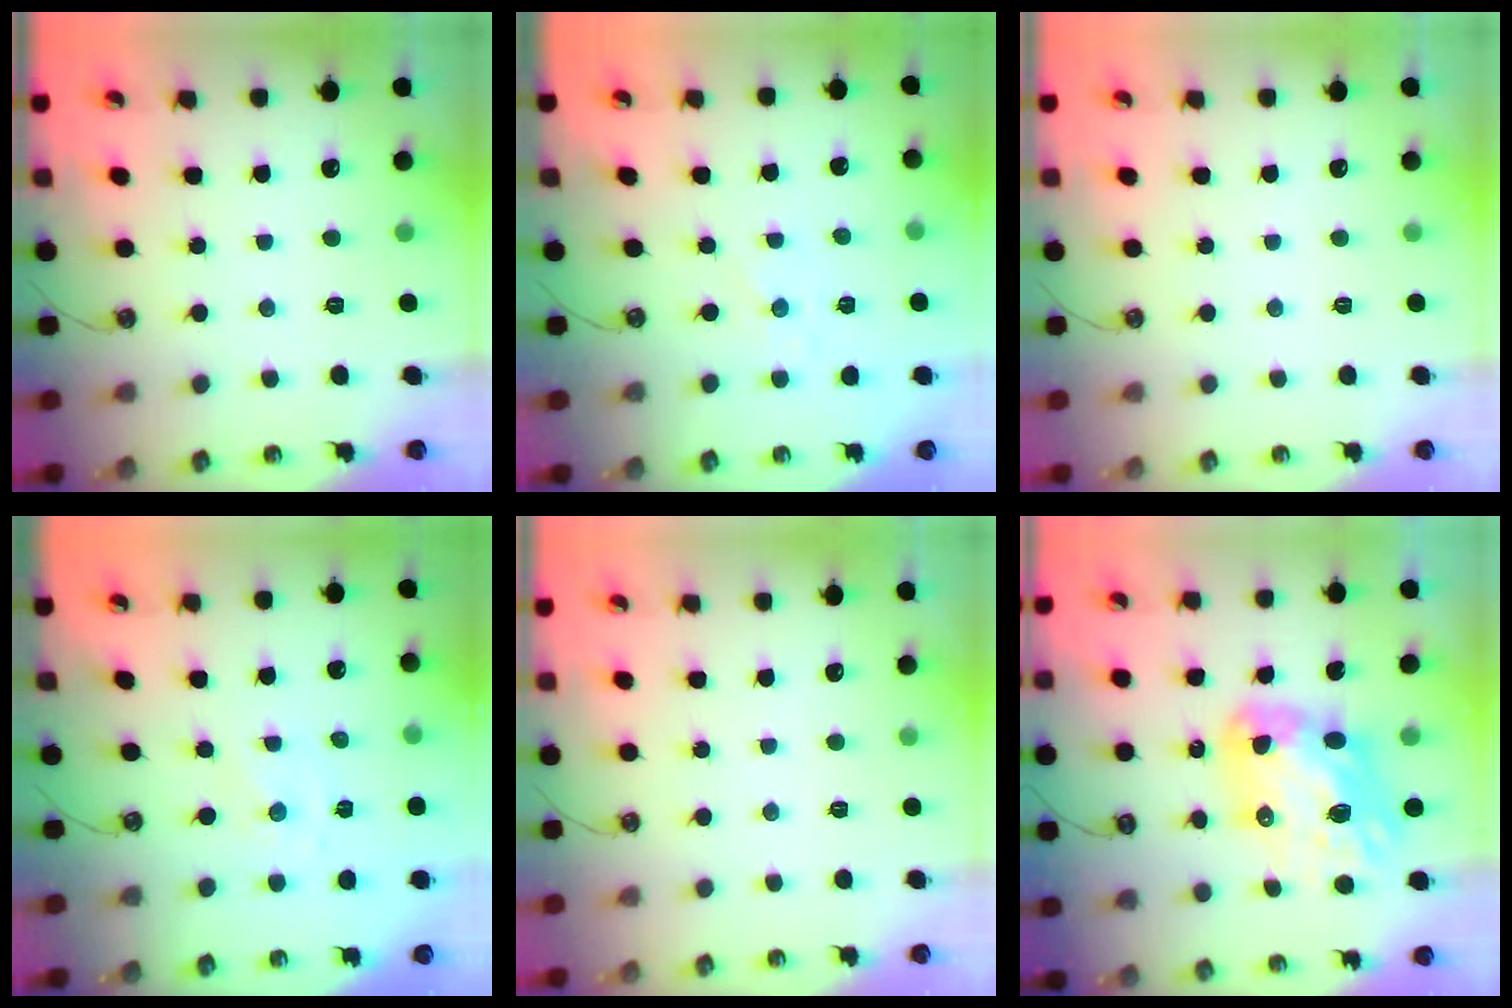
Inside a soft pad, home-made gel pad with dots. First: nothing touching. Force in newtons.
{"total": 2.8, "press": 2.8, "slide": 0.3}
{"total": 0.0}
{"total": 0.0}
{"total": 0.0}
{"total": 13.8, "press": 13.7, "slide": 1.2}